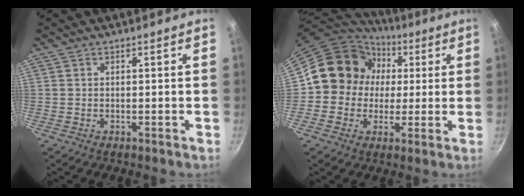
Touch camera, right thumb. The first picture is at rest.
{"total": 13.8, "force": [1.9, 12.7, 5.0], "torque": [-0.046, 0.019, 0.015]}